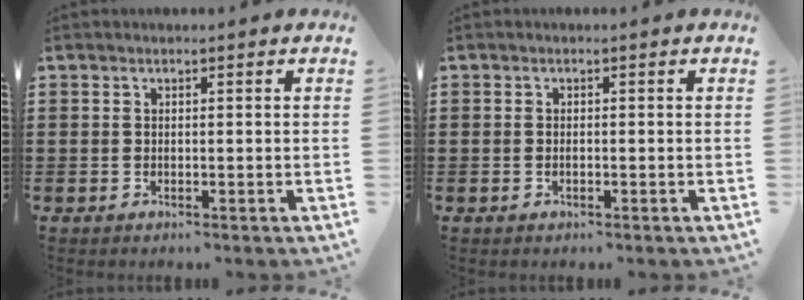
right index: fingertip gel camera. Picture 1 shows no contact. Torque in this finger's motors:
{"motor_torque": [0.00, 2.14, -0.02, -0.01]}